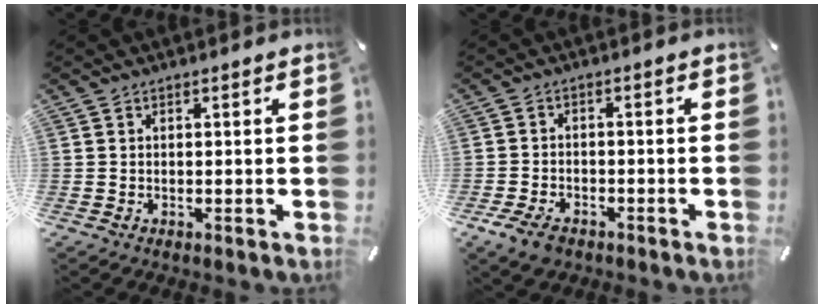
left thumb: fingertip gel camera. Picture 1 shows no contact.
{"total": 5.1, "force": [-3.3, 3.1, 2.4], "torque": [-0.061, 0.013, -0.065]}